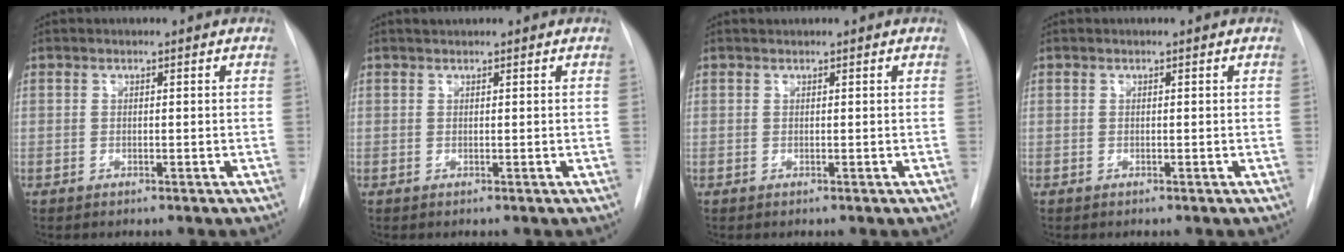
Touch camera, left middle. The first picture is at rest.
{"total": 0.6, "force": [0.6, 0.1, 0.1], "torque": [-0.011, 0.006, 0.014]}
{"total": 0.0}
{"total": 0.0}